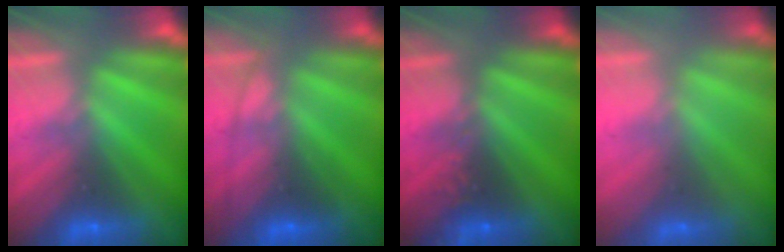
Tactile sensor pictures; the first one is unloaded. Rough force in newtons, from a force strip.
{"total": 3.4}
{"total": 2.4}
{"total": 2.1}